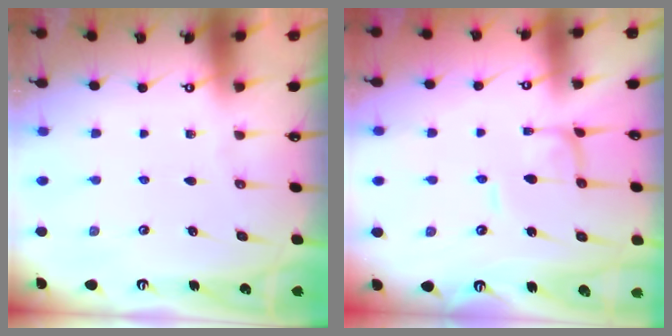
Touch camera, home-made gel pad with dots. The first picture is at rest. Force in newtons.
{"total": 2.1, "press": 2.1, "slide": 0.1}